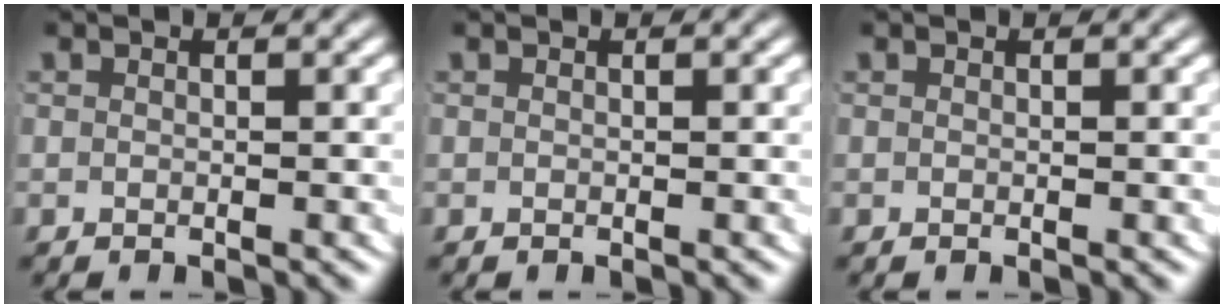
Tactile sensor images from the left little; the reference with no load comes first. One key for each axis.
{"total": 0.0}
{"total": 0.0}